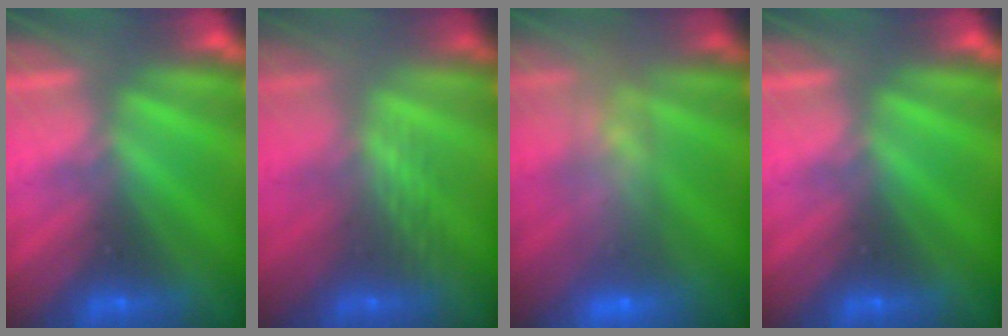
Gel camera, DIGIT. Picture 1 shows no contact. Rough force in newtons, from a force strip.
{"total": 2.4}
{"total": 7.8}
{"total": 0.0}